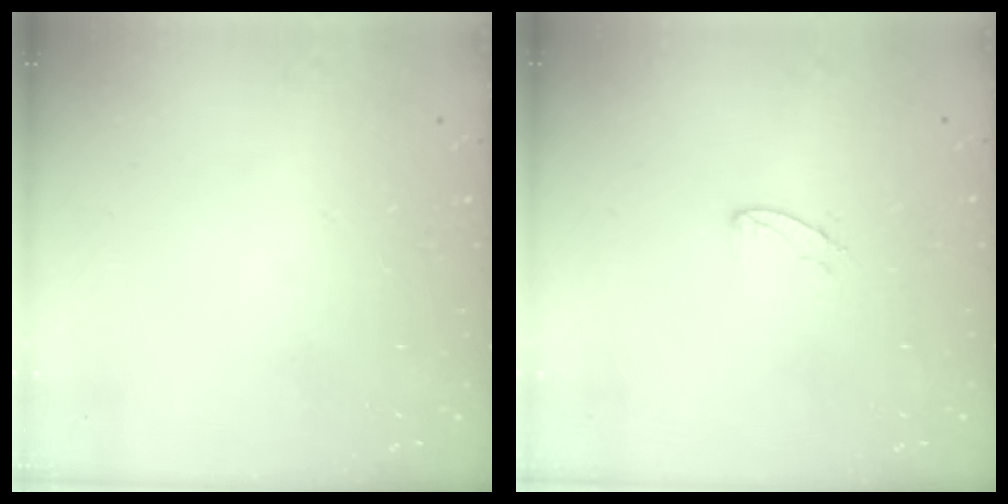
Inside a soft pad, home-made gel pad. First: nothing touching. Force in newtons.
{"total": 4.5, "press": 4.5, "slide": 0.4}